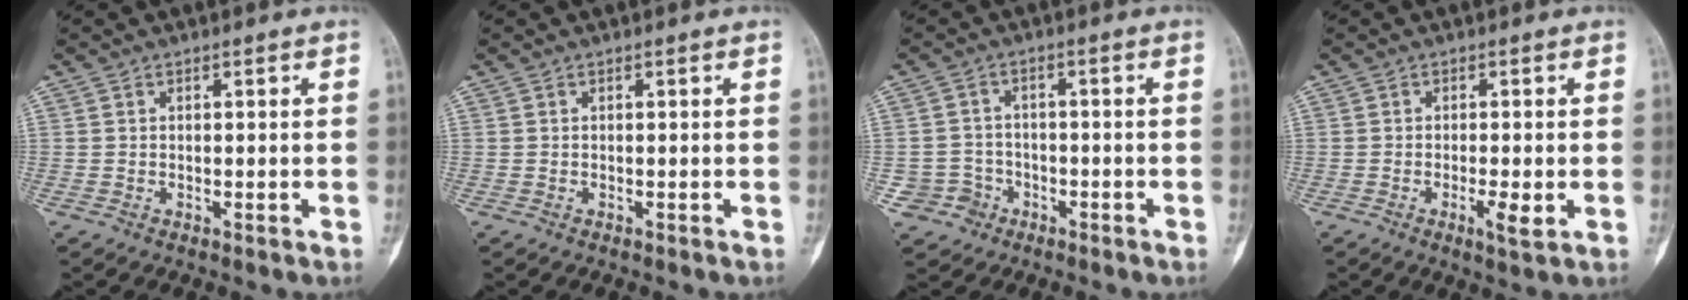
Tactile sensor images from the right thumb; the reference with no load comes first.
{"total": 0.0}
{"total": 4.6, "force": [-2.0, 4.1, -0.2], "torque": [0.032, 0.020, -0.036]}
{"total": 3.4, "force": [-0.9, 0.7, 3.2], "torque": [-0.057, -0.007, -0.016]}